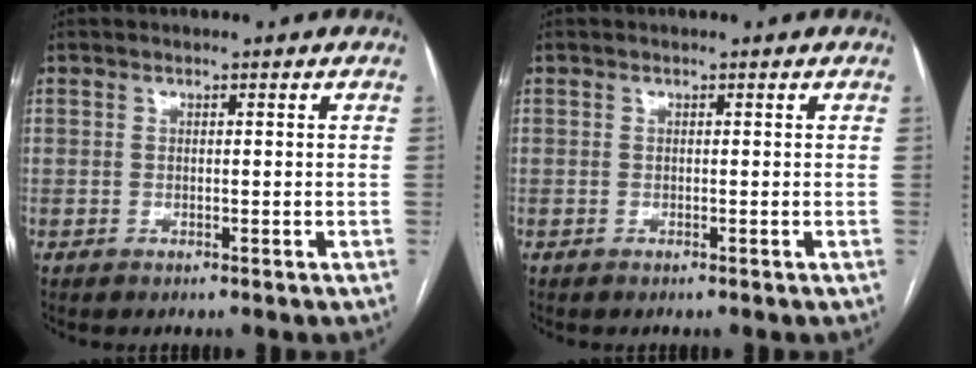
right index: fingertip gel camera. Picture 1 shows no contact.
{"total": 0.0}